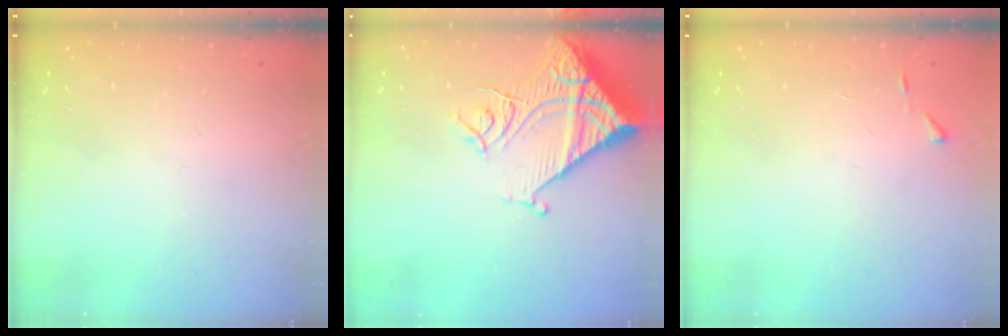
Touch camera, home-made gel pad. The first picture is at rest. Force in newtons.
{"total": 15.5, "press": 15.3, "slide": 1.9}
{"total": 2.7, "press": 2.7, "slide": 0.3}